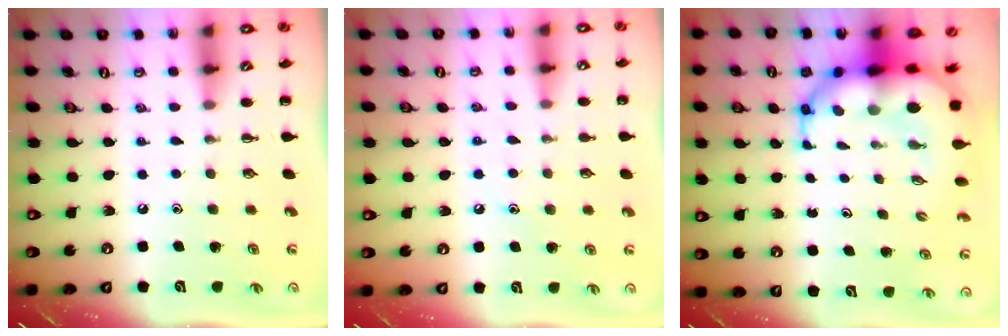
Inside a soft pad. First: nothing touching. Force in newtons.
{"total": 6.1, "press": 5.8, "slide": 1.7}
{"total": 12.4, "press": 12.0, "slide": 3.1}